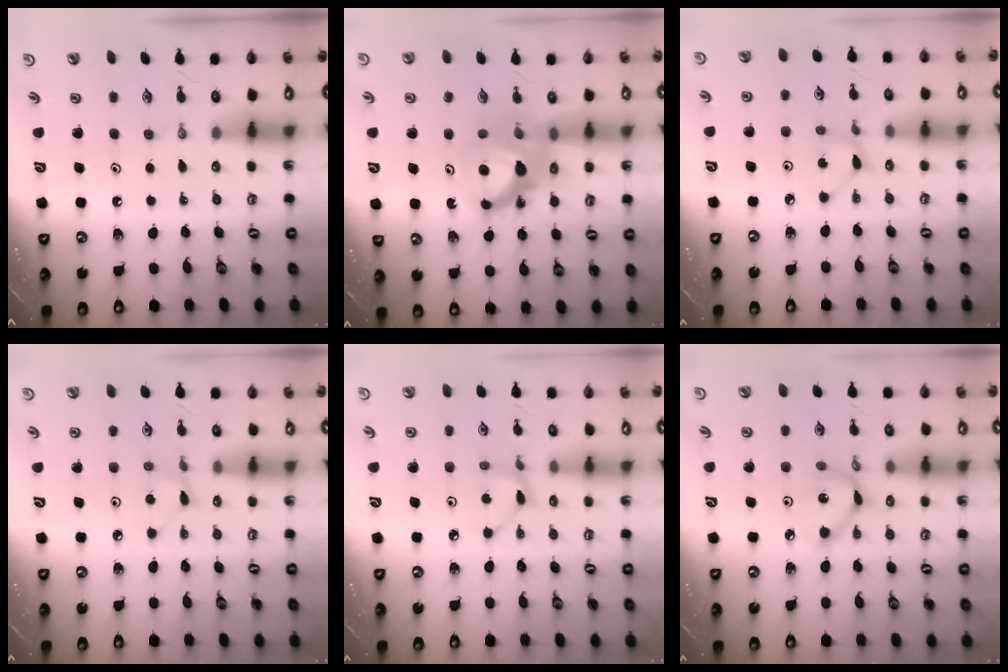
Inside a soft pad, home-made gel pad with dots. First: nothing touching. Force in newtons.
{"total": 11.4, "press": 11.4, "slide": 1.2}
{"total": 2.5, "press": 2.4, "slide": 0.3}
{"total": 3.0, "press": 3.0, "slide": 0.4}
{"total": 3.6, "press": 3.6, "slide": 0.3}
{"total": 5.5, "press": 5.5, "slide": 0.3}